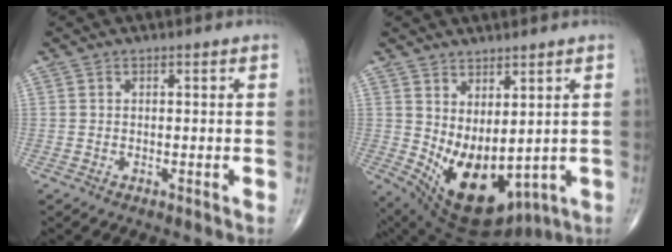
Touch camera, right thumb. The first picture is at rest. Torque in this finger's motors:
{"motor_torque": [-0.23, 1.04, 0.96, 0.80, 0.38]}